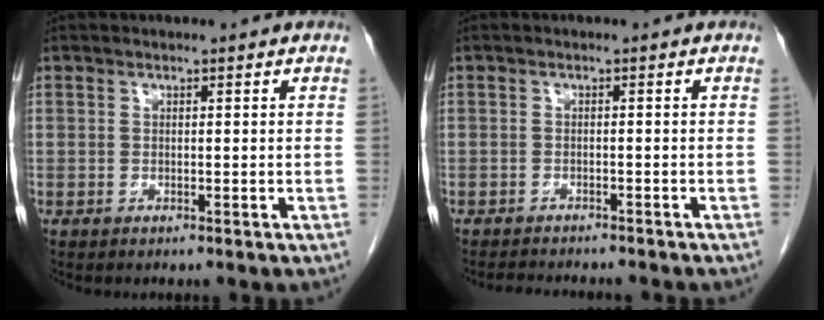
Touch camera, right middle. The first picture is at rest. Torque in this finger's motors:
{"motor_torque": [0.36, -0.27, 0.01, 0.01]}